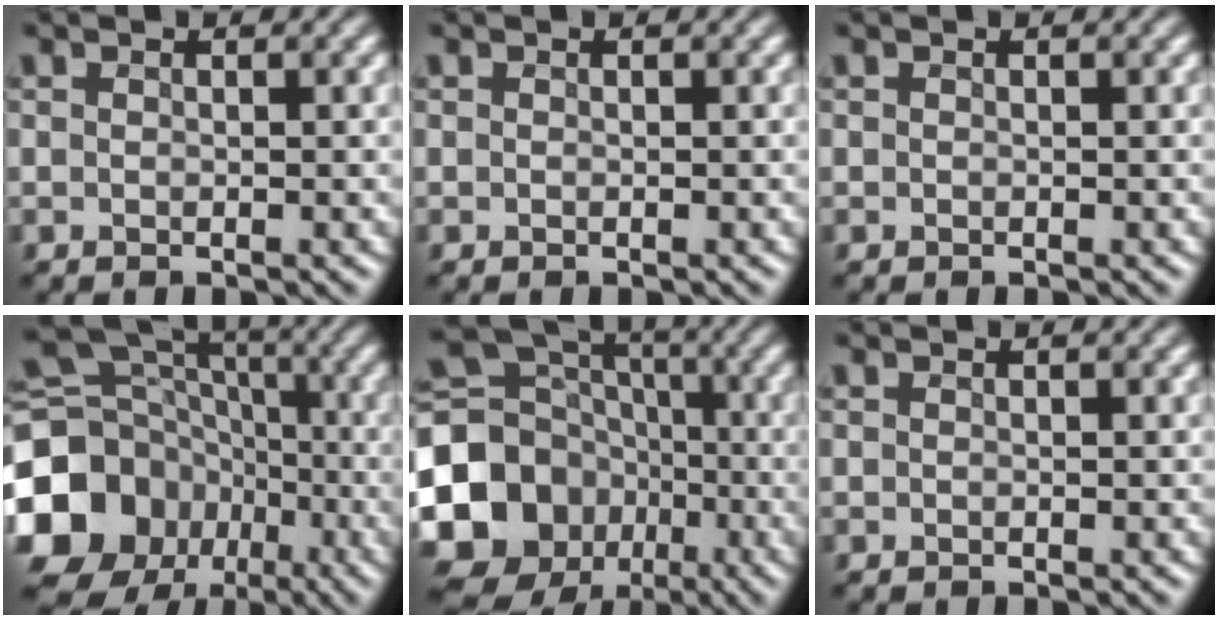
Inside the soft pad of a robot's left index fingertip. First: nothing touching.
{"total": 0.0}
{"total": 0.0}
{"total": 18.7, "force": [-6.1, 16.2, 7.2], "torque": [-0.175, -0.024, -0.133]}
{"total": 17.1, "force": [-4.7, 15.2, 6.5], "torque": [-0.153, -0.022, -0.108]}
{"total": 0.0}